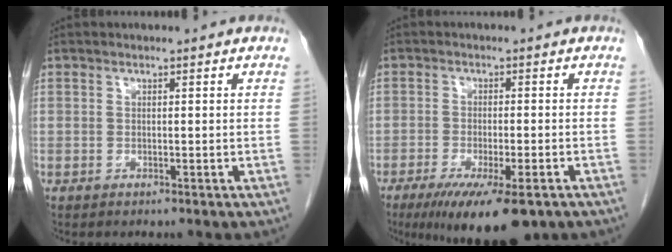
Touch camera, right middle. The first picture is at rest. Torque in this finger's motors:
{"motor_torque": [1.40, -0.74, 0.47, 0.14]}